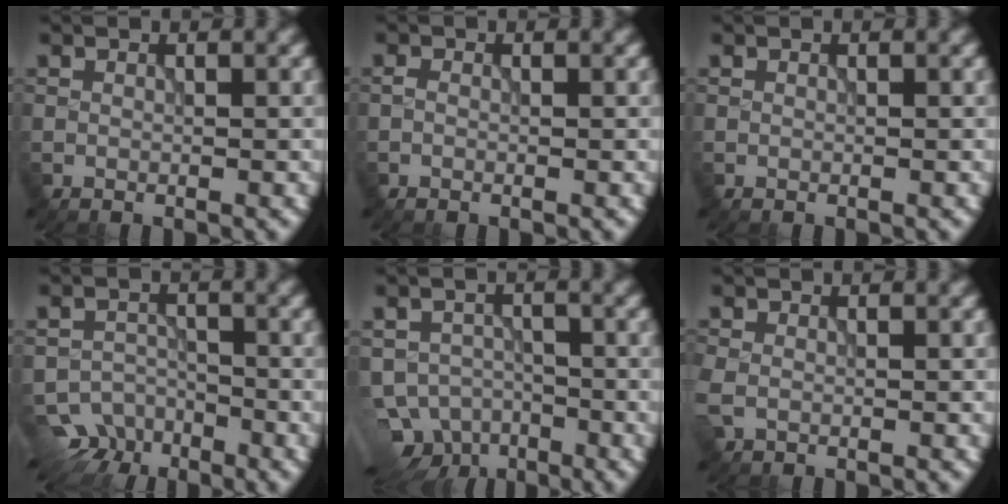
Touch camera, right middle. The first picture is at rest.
{"total": 0.9, "force": [-0.4, 0.6, 0.5], "torque": [-0.009, 0.000, -0.008]}
{"total": 0.0}
{"total": 5.6, "force": [-4.5, 3.3, 0.9], "torque": [0.004, -0.006, -0.064]}
{"total": 7.7, "force": [-5.2, 4.9, 2.9], "torque": [-0.039, -0.012, -0.074]}
{"total": 2.3, "force": [-0.6, 1.7, 1.4], "torque": [-0.038, -0.010, -0.011]}